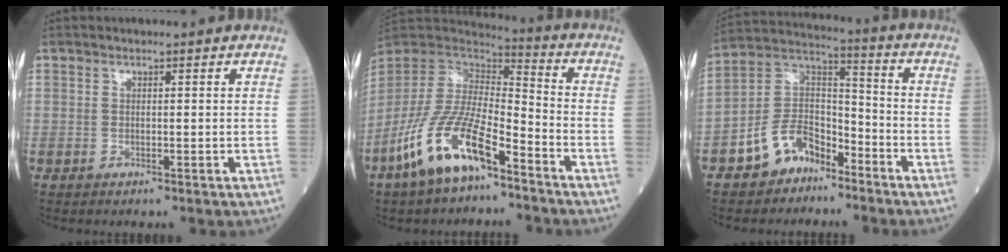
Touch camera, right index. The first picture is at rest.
{"total": 16.2, "force": [-9.6, 5.7, 11.8], "torque": [-0.255, -0.006, -0.183]}
{"total": 10.6, "force": [-6.9, 6.2, 5.1], "torque": [-0.117, 0.032, -0.133]}